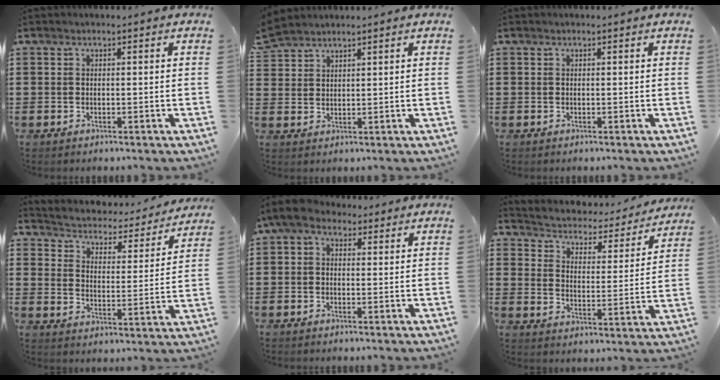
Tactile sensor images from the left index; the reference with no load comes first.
{"total": 3.0, "force": [2.8, 0.6, 0.5], "torque": [-0.019, -0.002, 0.055]}
{"total": 0.0}
{"total": 2.6, "force": [2.6, 0.5, 0.0], "torque": [-0.022, -0.029, 0.033]}
{"total": 3.9, "force": [1.5, 2.2, 2.9], "torque": [-0.068, 0.004, 0.025]}
{"total": 2.4, "force": [2.3, 0.7, 0.1], "torque": [-0.023, -0.026, 0.029]}